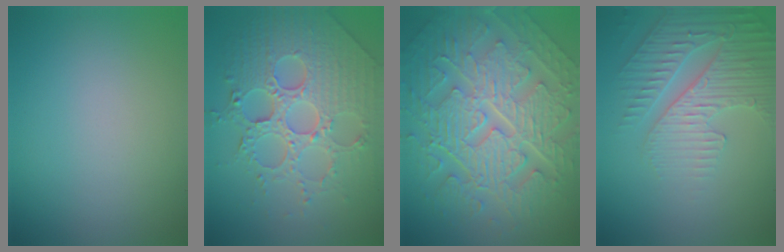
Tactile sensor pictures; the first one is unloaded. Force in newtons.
{"total": 8.2, "press": 5.9, "slide": 5.6}
{"total": 10.5, "press": 7.2, "slide": 7.7}
{"total": 4.7, "press": 3.9, "slide": 2.7}